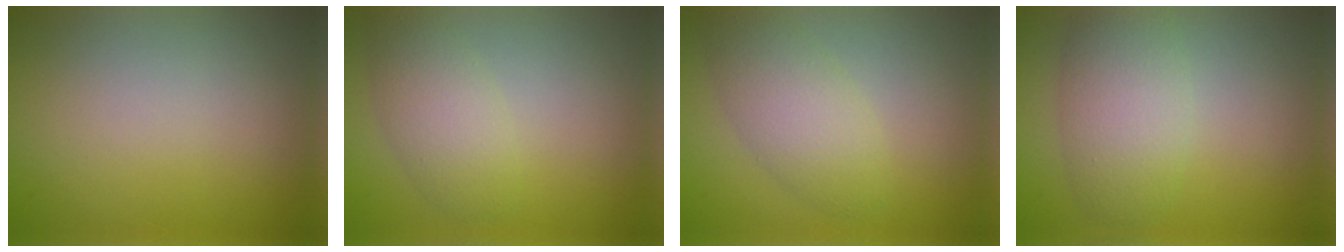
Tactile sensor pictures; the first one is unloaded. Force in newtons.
{"total": 3.5, "press": 3.4, "slide": 0.2}
{"total": 4.0, "press": 4.0, "slide": 0.1}
{"total": 4.5, "press": 4.5, "slide": 0.3}